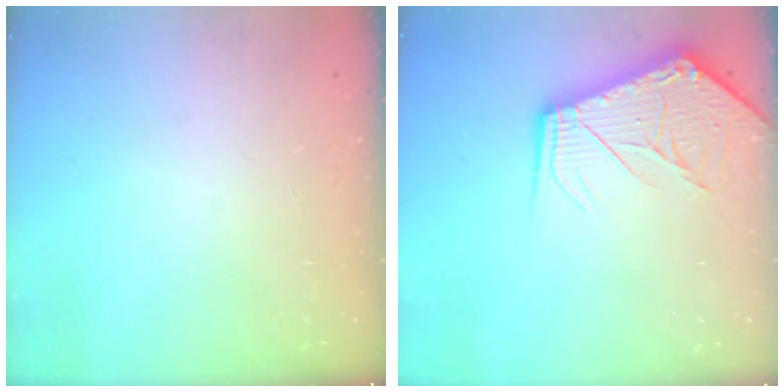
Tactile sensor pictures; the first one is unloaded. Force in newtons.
{"total": 13.0, "press": 13.0, "slide": 1.5}